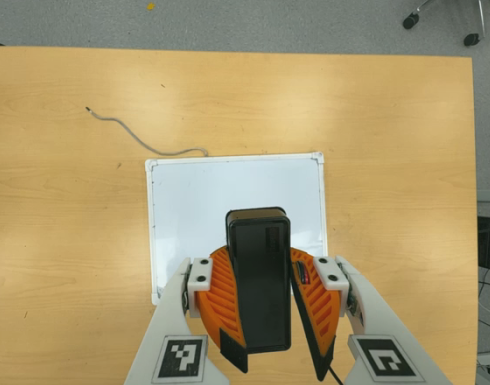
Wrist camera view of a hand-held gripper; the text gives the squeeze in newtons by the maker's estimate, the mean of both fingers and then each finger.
{"total": 10.5, "left": 10.6, "right": 10.4}